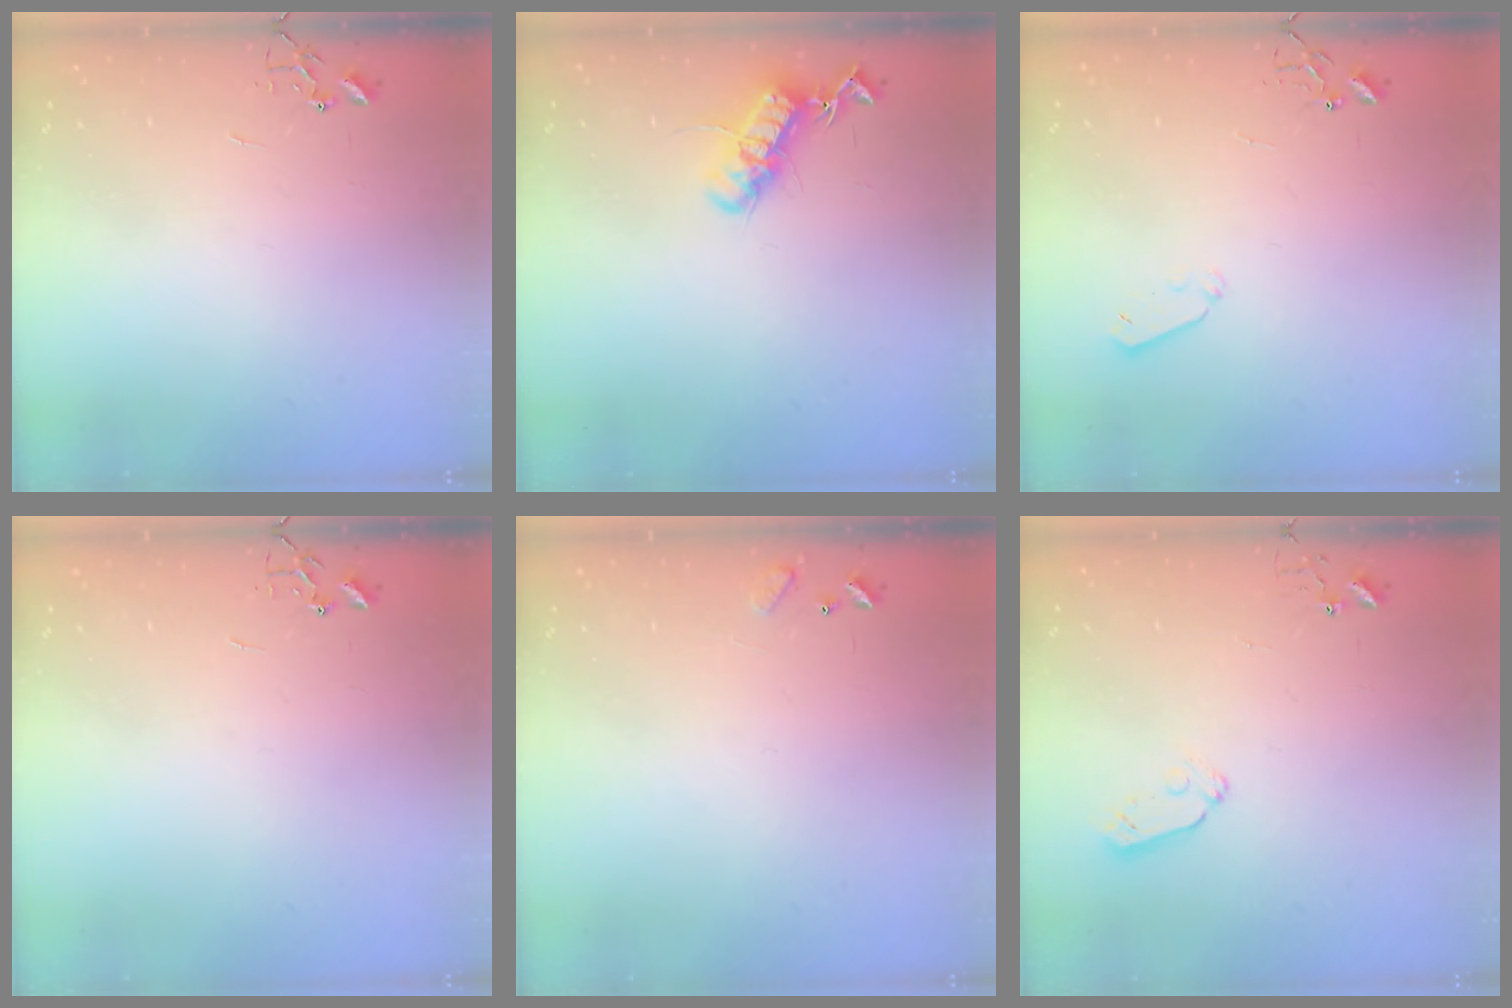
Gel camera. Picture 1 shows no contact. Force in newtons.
{"total": 13.3, "press": 13.3, "slide": 0.9}
{"total": 4.0, "press": 3.9, "slide": 0.8}
{"total": 0.0}
{"total": 6.4, "press": 6.4, "slide": 0.5}
{"total": 4.7, "press": 4.6, "slide": 0.9}